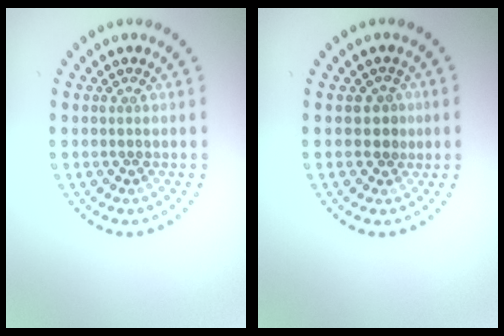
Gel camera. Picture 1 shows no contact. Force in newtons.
{"total": 1.6, "press": 1.4, "slide": 0.8}